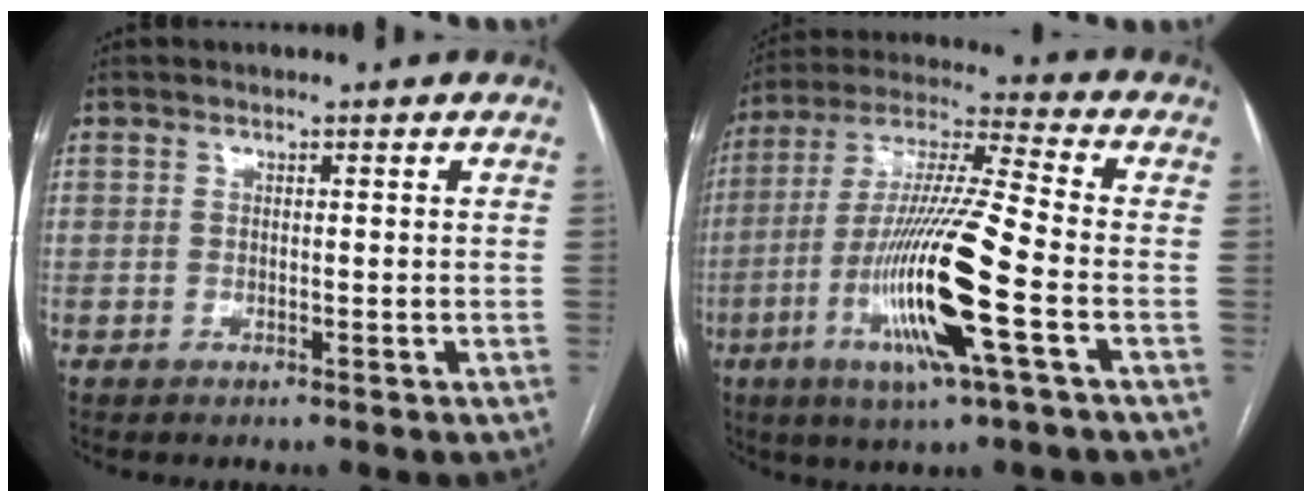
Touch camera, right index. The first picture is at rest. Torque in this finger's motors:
{"motor_torque": [1.99, -0.14, 1.05, 0.21]}